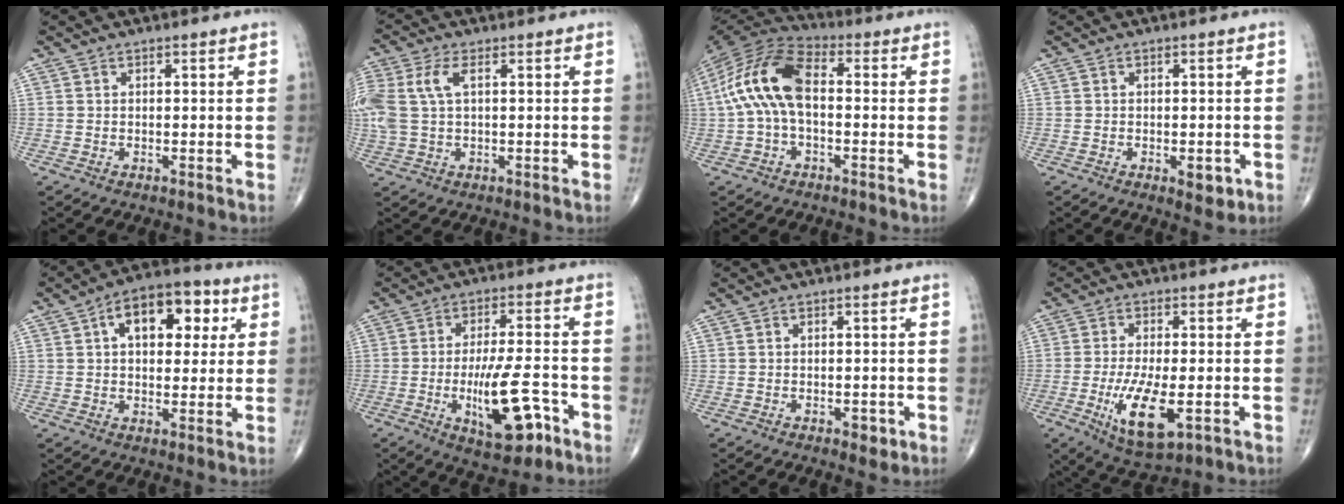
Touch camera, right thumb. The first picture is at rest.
{"total": 9.3, "force": [2.1, 5.0, 7.6], "torque": [-0.212, 0.022, 0.045]}
{"total": 14.7, "force": [0.5, 7.9, 12.4], "torque": [-0.253, 0.039, -0.003]}
{"total": 3.6, "force": [-1.2, 1.8, 2.9], "torque": [-0.026, -0.002, -0.010]}
{"total": 13.6, "force": [4.3, 7.8, 10.3], "torque": [-0.116, 0.012, 0.060]}
{"total": 13.2, "force": [-4.8, 4.6, 11.4], "torque": [-0.177, 0.020, -0.069]}
{"total": 2.3, "force": [-0.9, 1.3, 1.7], "torque": [-0.014, 0.002, -0.009]}
{"total": 11.3, "force": [-3.2, 4.2, 10.0], "torque": [-0.181, -0.015, -0.048]}